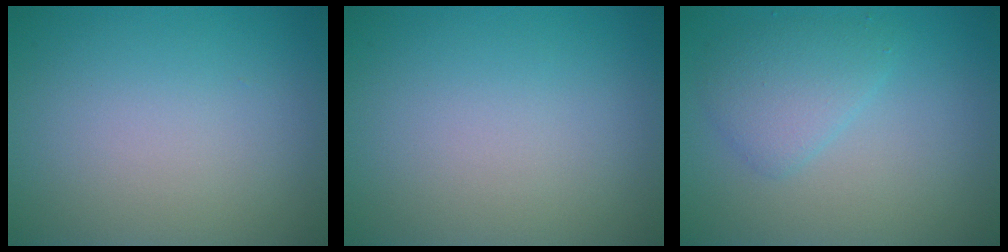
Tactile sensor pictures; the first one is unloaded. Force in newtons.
{"total": 0.0}
{"total": 2.6, "press": 2.6, "slide": 0.1}